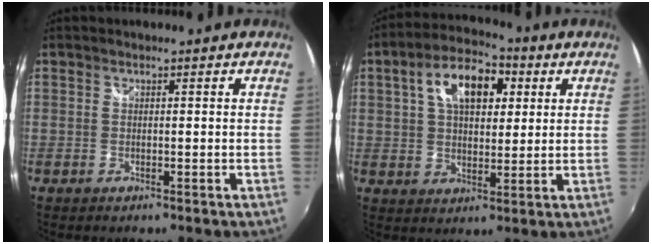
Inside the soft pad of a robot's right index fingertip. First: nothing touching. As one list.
[{"total": 12.4, "force": [4.3, 6.9, 9.4], "torque": [-0.159, 0.033, 0.066]}]